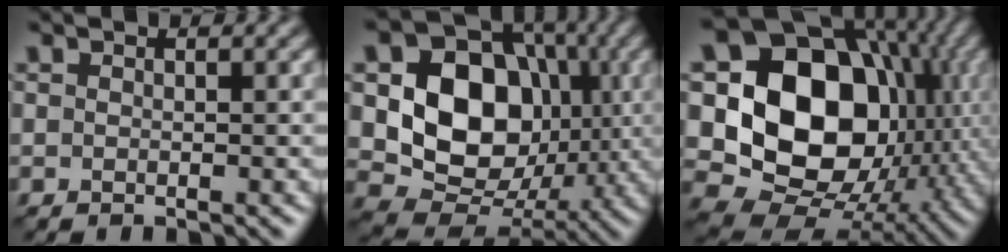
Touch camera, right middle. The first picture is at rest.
{"total": 12.1, "force": [0.9, 9.4, 7.5], "torque": [-0.125, -0.003, 0.008]}
{"total": 16.2, "force": [0.7, 12.4, 10.5], "torque": [-0.164, -0.008, 0.002]}